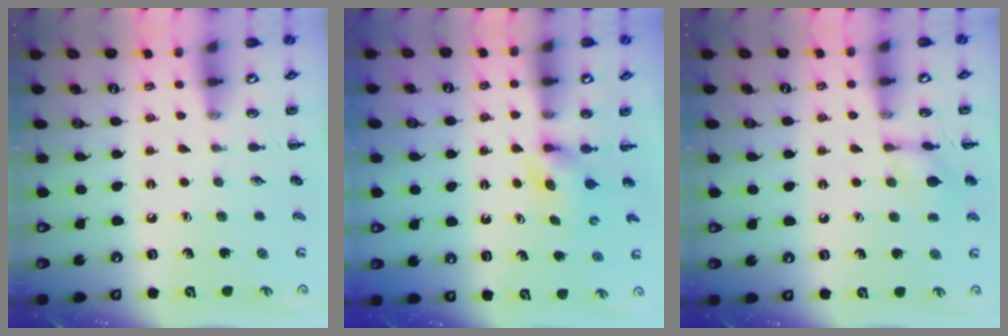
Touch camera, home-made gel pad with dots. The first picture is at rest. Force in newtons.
{"total": 3.8, "press": 3.6, "slide": 1.2}
{"total": 8.3, "press": 8.2, "slide": 1.2}